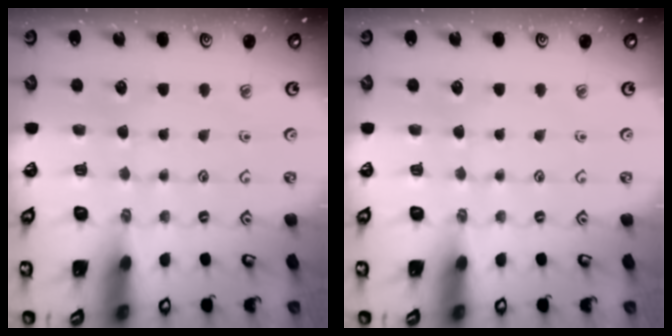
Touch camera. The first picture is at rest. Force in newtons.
{"total": 0.0}